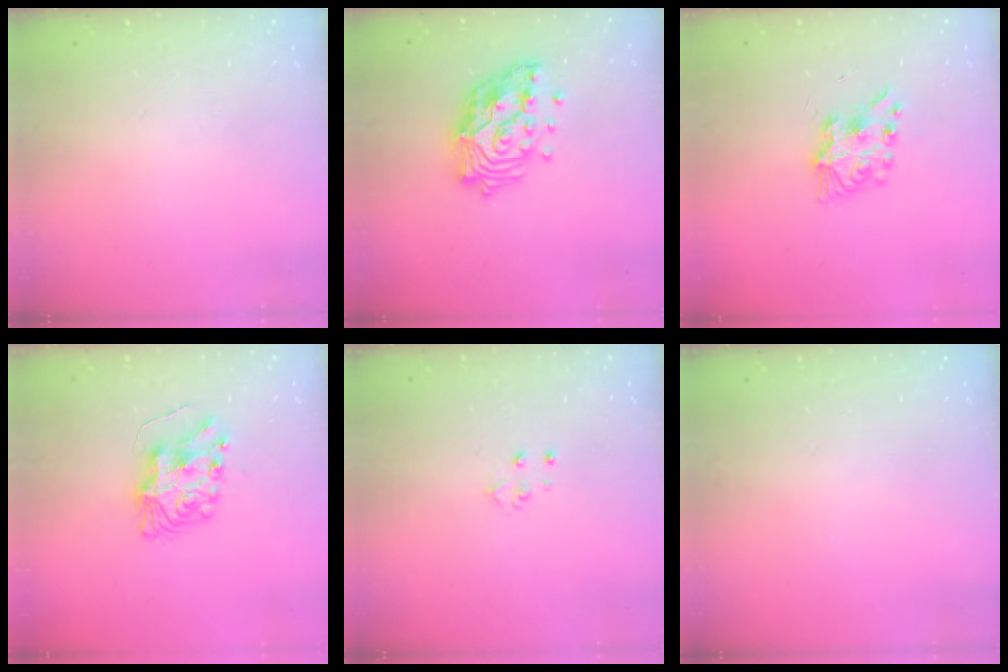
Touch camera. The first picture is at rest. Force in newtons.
{"total": 17.3, "press": 17.1, "slide": 2.1}
{"total": 7.6, "press": 7.6, "slide": 0.6}
{"total": 8.5, "press": 8.5, "slide": 0.4}
{"total": 3.9, "press": 3.9, "slide": 0.3}
{"total": 0.0}